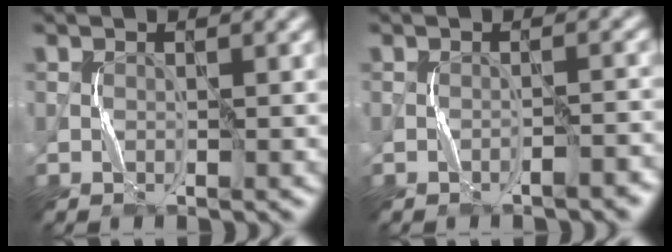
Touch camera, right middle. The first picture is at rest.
{"total": 1.5, "force": [-1.2, 0.2, 1.0], "torque": [-0.011, 0.011, -0.018]}